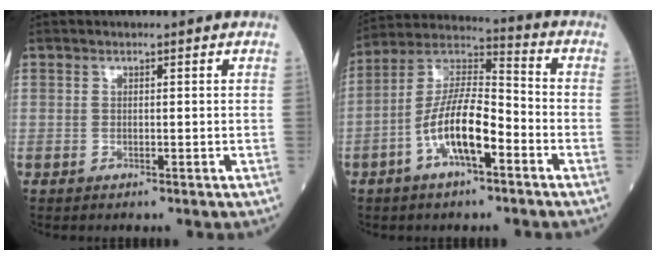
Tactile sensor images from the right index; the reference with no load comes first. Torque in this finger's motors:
{"motor_torque": [1.64, -0.50, 0.95, 0.21]}